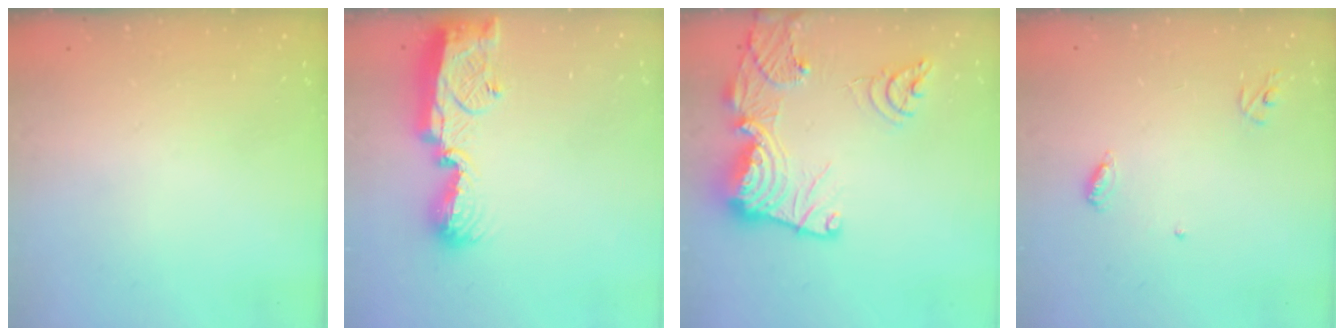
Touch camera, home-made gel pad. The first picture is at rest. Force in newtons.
{"total": 12.8, "press": 12.7, "slide": 1.1}
{"total": 21.8, "press": 21.7, "slide": 2.3}
{"total": 4.9, "press": 4.9, "slide": 0.4}